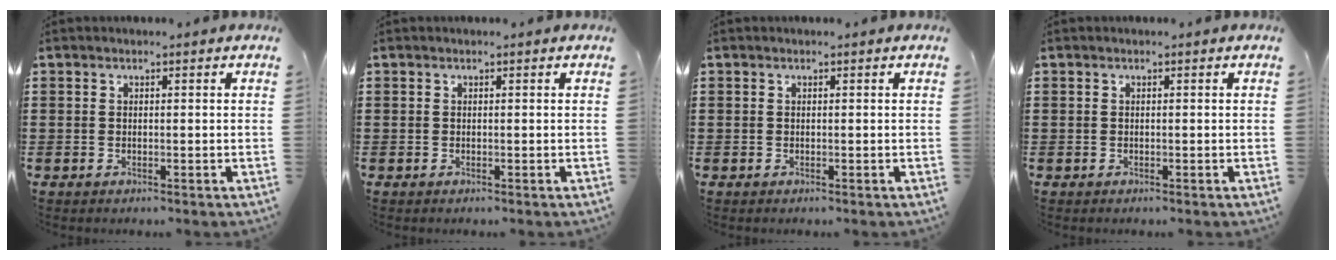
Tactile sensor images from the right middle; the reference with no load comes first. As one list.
[{"total": 0.0}, {"total": 0.0}, {"total": 0.0}]